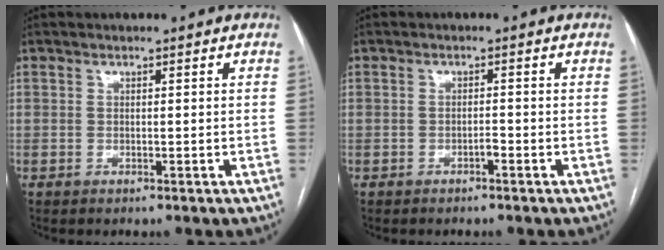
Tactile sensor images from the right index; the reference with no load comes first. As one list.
[{"total": 0.9, "force": [-0.7, 0.1, 0.6], "torque": [-0.010, 0.002, -0.011]}]